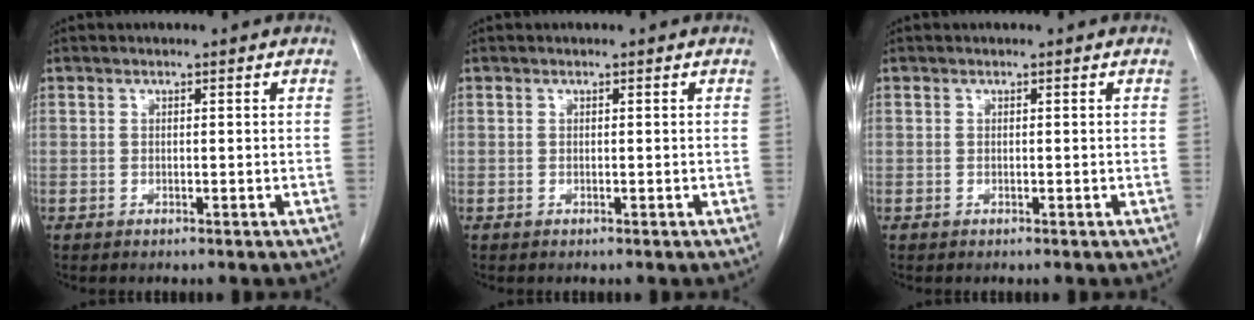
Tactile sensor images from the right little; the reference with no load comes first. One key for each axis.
{"total": 0.0}
{"total": 0.0}